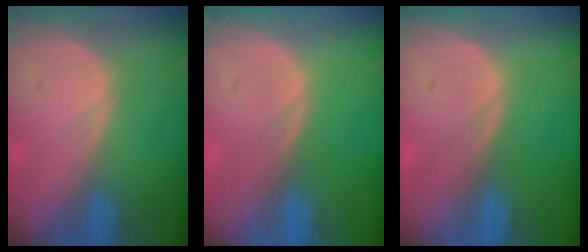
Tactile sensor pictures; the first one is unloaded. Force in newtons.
{"total": 0.0}
{"total": 0.0}